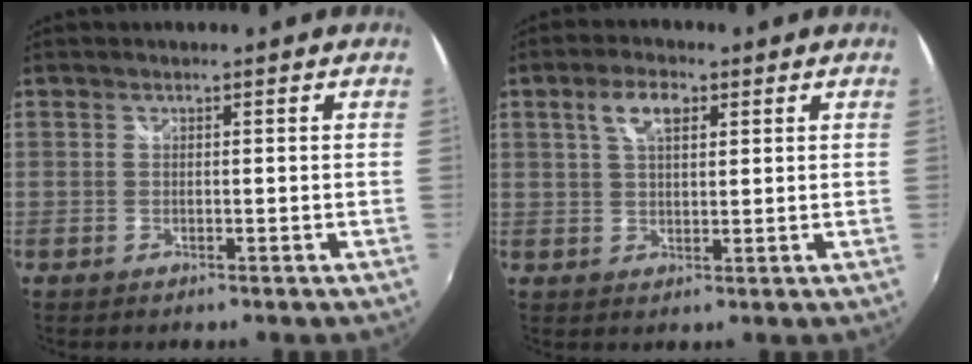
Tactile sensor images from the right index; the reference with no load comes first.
{"total": 5.3, "force": [2.3, 2.6, 4.0], "torque": [-0.074, 0.013, 0.040]}